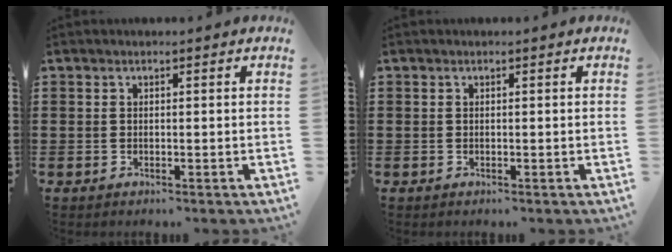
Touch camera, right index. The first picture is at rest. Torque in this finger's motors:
{"motor_torque": [0.00, 0.00, 0.00, 0.00]}